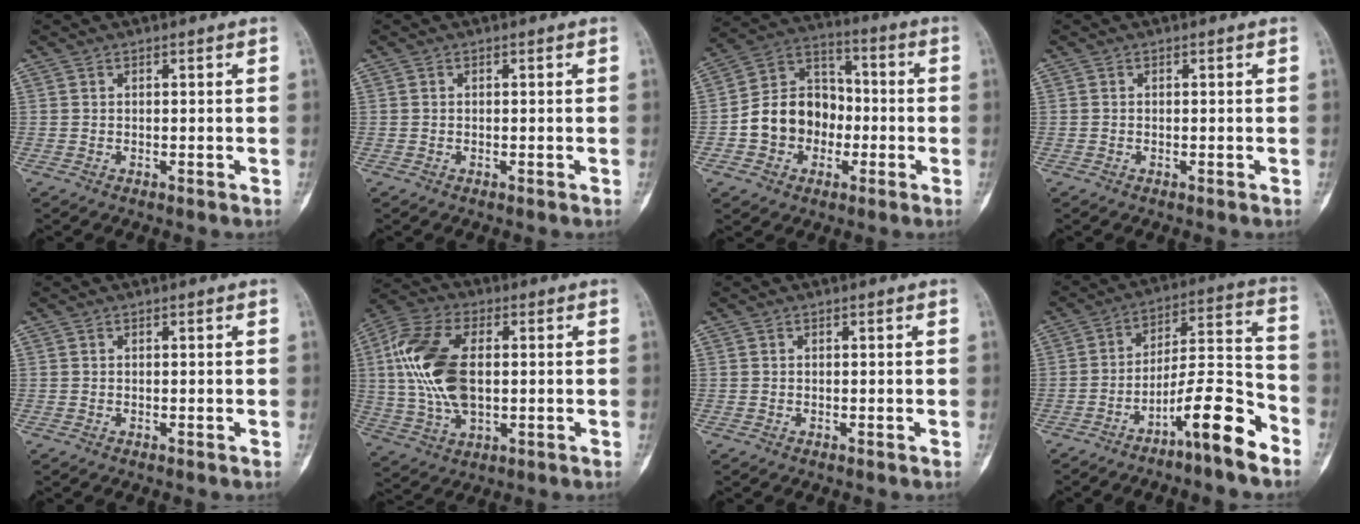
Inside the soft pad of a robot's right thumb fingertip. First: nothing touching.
{"total": 0.0}
{"total": 13.5, "force": [-2.7, 11.2, 7.1], "torque": [-0.078, 0.047, -0.053]}
{"total": 0.0}
{"total": 0.0}
{"total": 16.6, "force": [1.4, 9.3, 13.6], "torque": [-0.280, 0.011, 0.027]}
{"total": 0.0}
{"total": 12.7, "force": [-8.3, 1.8, 9.5], "torque": [-0.153, 0.084, -0.140]}